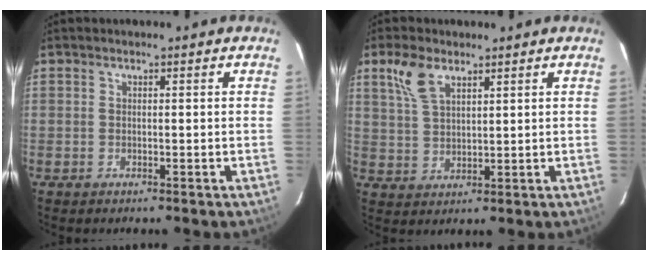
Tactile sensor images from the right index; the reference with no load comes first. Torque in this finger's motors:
{"motor_torque": [0.31, 0.19, 0.30, 0.09]}